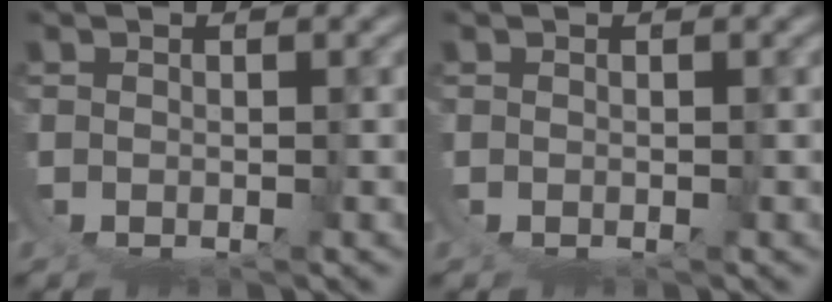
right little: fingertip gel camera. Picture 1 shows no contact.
{"total": 0.0}